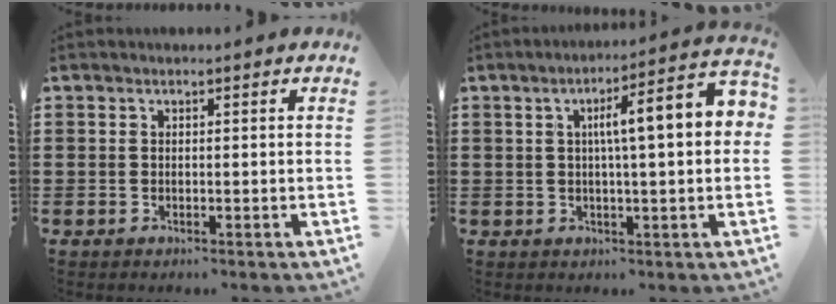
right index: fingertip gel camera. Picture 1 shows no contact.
{"total": 8.3, "force": [1.3, 1.1, 8.1], "torque": [-0.138, -0.004, 0.010]}